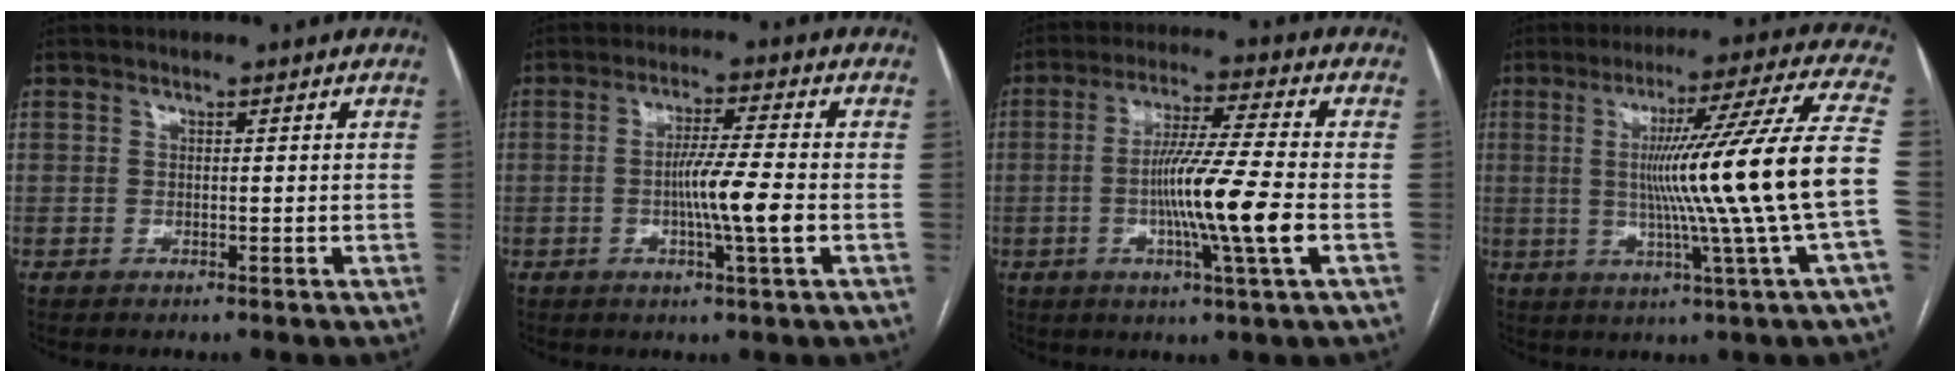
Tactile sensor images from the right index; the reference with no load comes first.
{"total": 7.5, "force": [-1.5, -0.7, 7.3], "torque": [-0.129, -0.007, -0.028]}
{"total": 12.5, "force": [-2.6, -1.2, 12.2], "torque": [-0.224, -0.014, -0.052]}
{"total": 19.5, "force": [-1.1, -3.0, 19.2], "torque": [-0.274, -0.001, -0.031]}